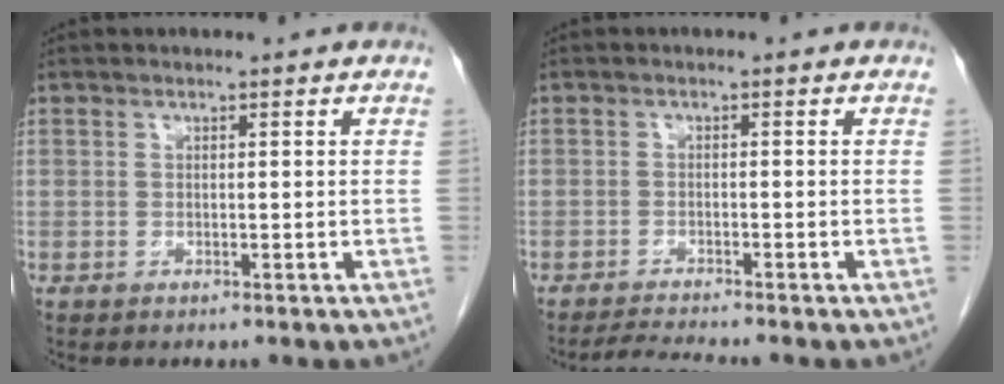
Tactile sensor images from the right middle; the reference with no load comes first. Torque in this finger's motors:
{"motor_torque": [0.42, -0.26, -0.02, -0.01]}